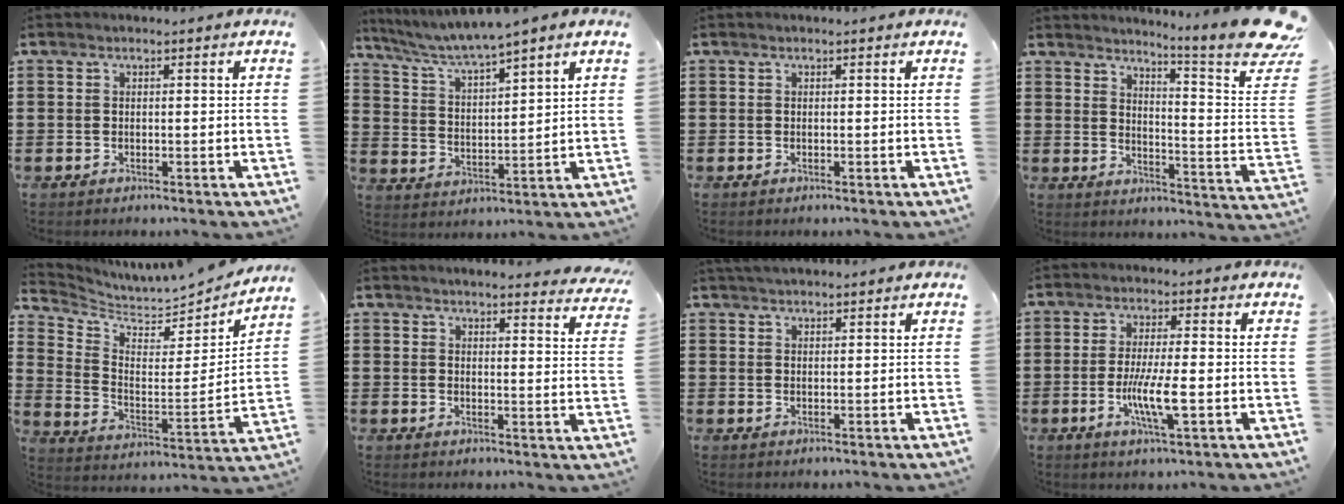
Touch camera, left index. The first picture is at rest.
{"total": 4.9, "force": [4.3, -0.6, 2.2], "torque": [-0.062, -0.030, 0.068]}
{"total": 0.0}
{"total": 8.6, "force": [6.9, -0.7, 5.1], "torque": [-0.091, -0.060, 0.111]}
{"total": 4.4, "force": [4.1, 1.2, 0.7], "torque": [-0.045, -0.042, 0.066]}
{"total": 3.1, "force": [3.1, -0.3, 0.5], "torque": [-0.015, -0.019, 0.053]}
{"total": 1.8, "force": [1.8, 0.2, 0.5], "torque": [-0.012, 0.002, 0.035]}
{"total": 6.5, "force": [-1.5, 0.9, 6.3], "torque": [-0.120, -0.010, -0.029]}